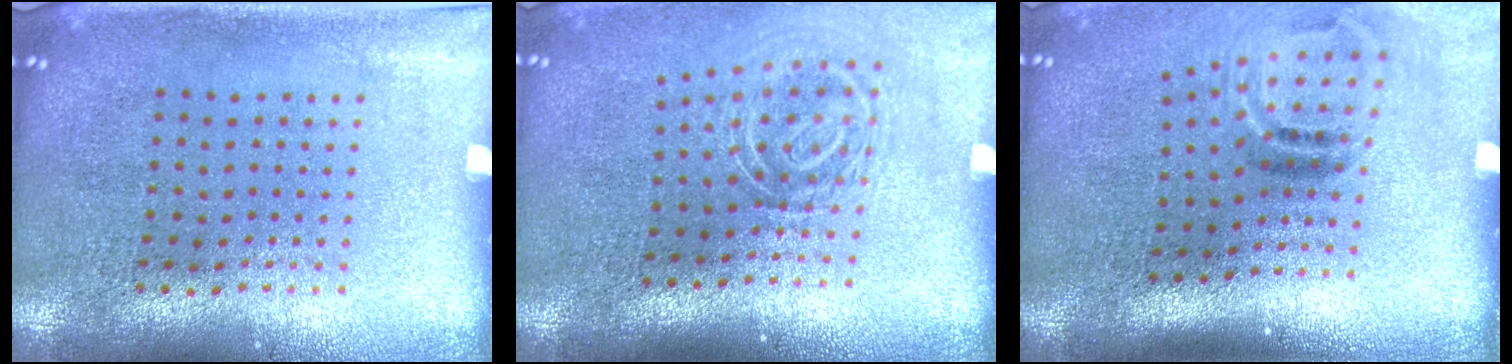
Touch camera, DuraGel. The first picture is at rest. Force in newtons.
{"total": 1.8, "press": 1.2, "slide": 1.4}
{"total": 2.0, "press": 1.2, "slide": 1.6}